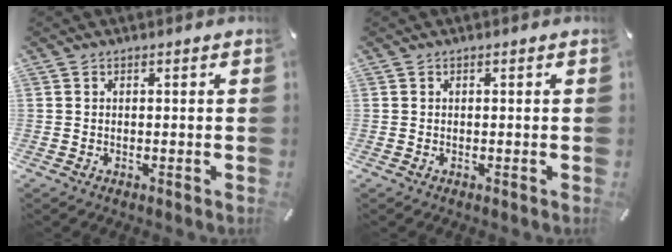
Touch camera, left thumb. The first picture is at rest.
{"total": 0.0}